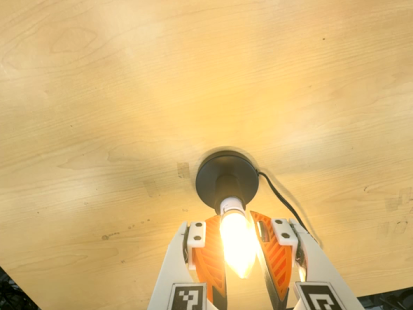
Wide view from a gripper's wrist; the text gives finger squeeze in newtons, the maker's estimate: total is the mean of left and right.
{"total": 14.0, "left": 13.5, "right": 14.5}